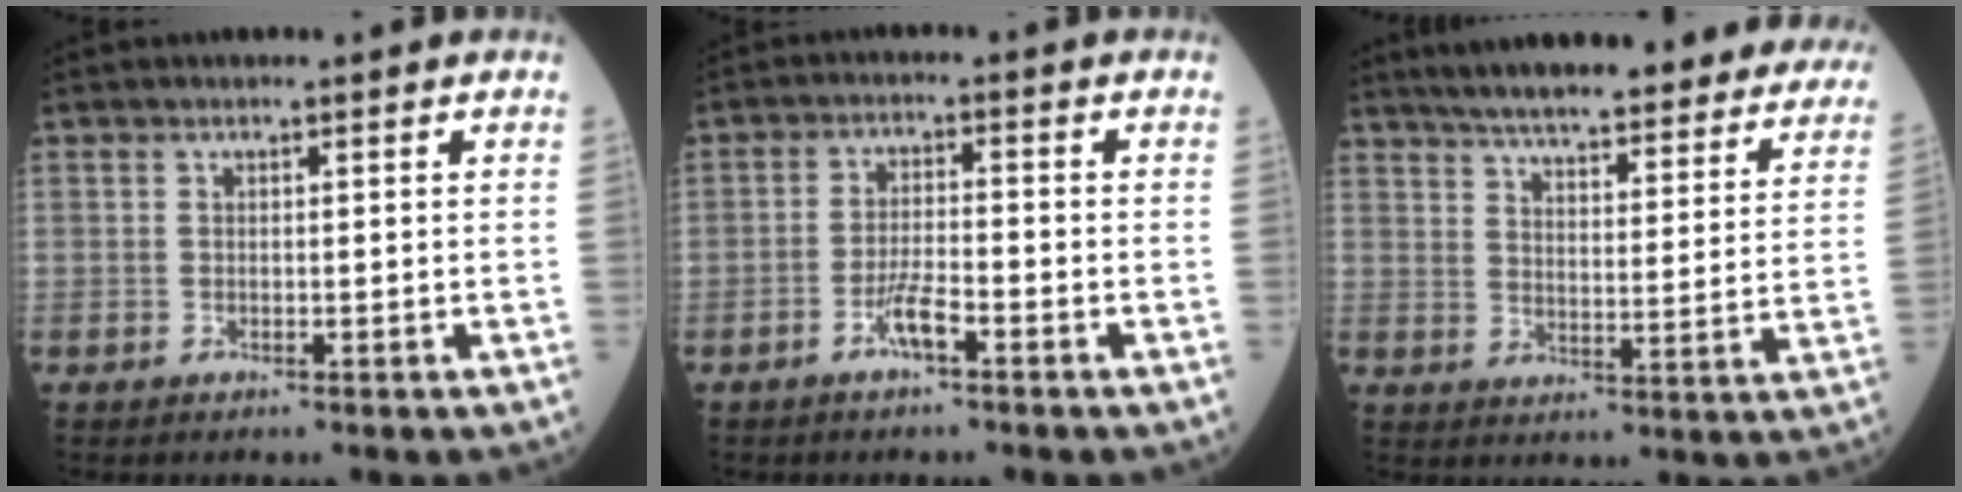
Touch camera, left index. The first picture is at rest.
{"total": 3.9, "force": [-2.4, 0.5, 3.1], "torque": [-0.064, 0.000, -0.047]}
{"total": 31.8, "force": [28.4, 5.6, 13.1], "torque": [-0.197, -0.055, 0.344]}